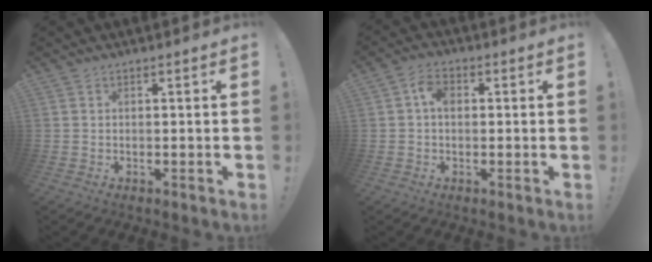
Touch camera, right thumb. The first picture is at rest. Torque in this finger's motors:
{"motor_torque": [0.84, 1.13, 0.40, -0.47, 0.17]}